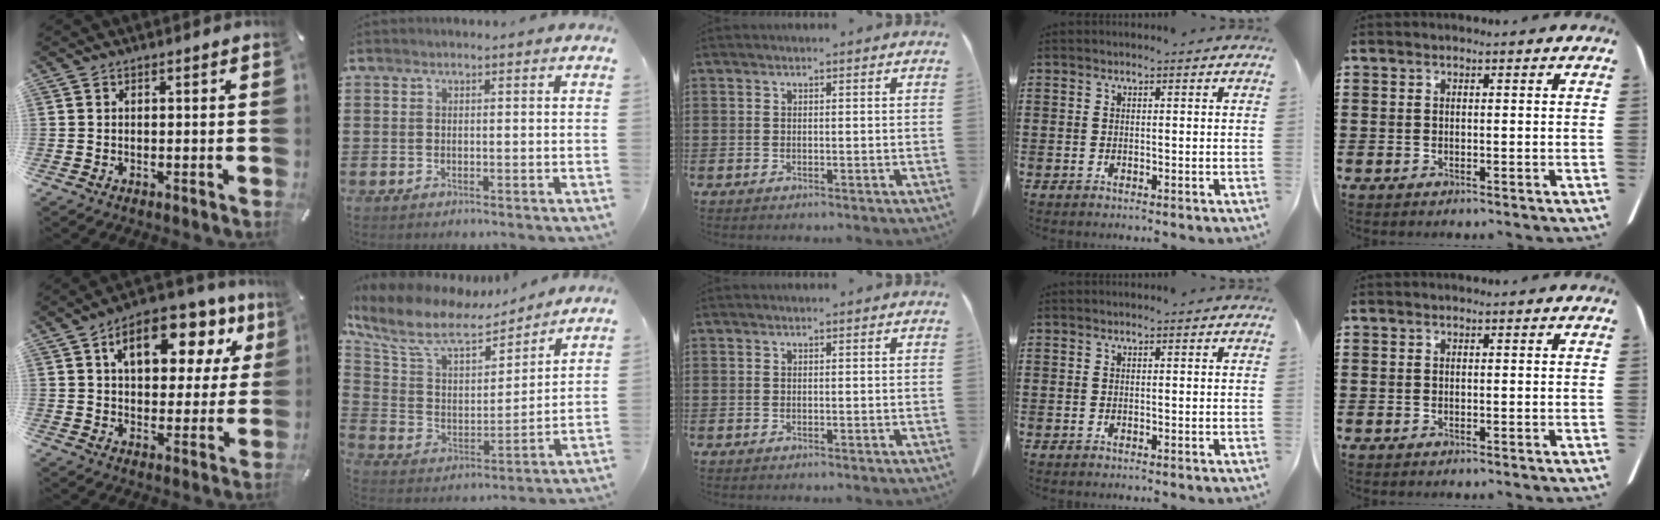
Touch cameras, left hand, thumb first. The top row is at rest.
{"thumb": {"total": 15.6, "force": [7.4, 9.0, 10.4], "torque": [-0.155, -0.021, 0.122]}, "index": {"total": 10.7, "force": [8.5, 3.5, 5.4], "torque": [-0.142, -0.045, 0.145]}}